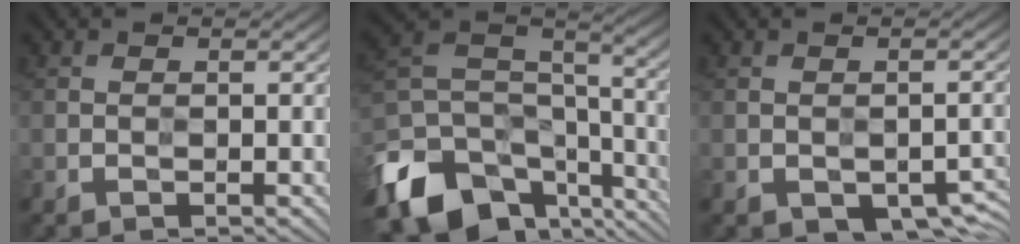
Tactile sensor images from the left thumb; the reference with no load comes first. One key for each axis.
{"total": 15.9, "fx": -8.9, "fy": 9.9, "fz": 8.8, "tx": -0.235, "ty": -0.038, "tz": -0.144}
{"total": 5.7, "fx": -3.1, "fy": 3.0, "fz": 3.8, "tx": -0.047, "ty": -0.012, "tz": -0.036}